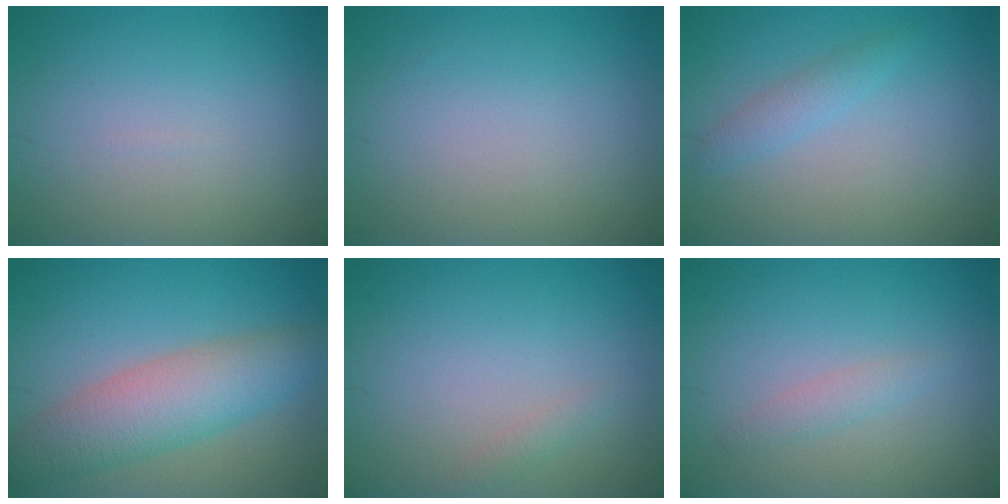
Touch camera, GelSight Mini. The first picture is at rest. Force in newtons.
{"total": 0.0}
{"total": 1.7, "press": 1.6, "slide": 0.0}
{"total": 6.3, "press": 6.3, "slide": 0.4}
{"total": 0.8, "press": 0.8, "slide": 0.1}
{"total": 1.3, "press": 1.3, "slide": 0.0}